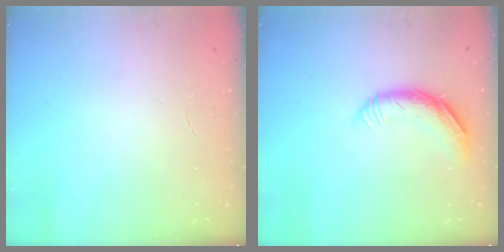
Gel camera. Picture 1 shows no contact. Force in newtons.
{"total": 11.1, "press": 10.9, "slide": 2.1}